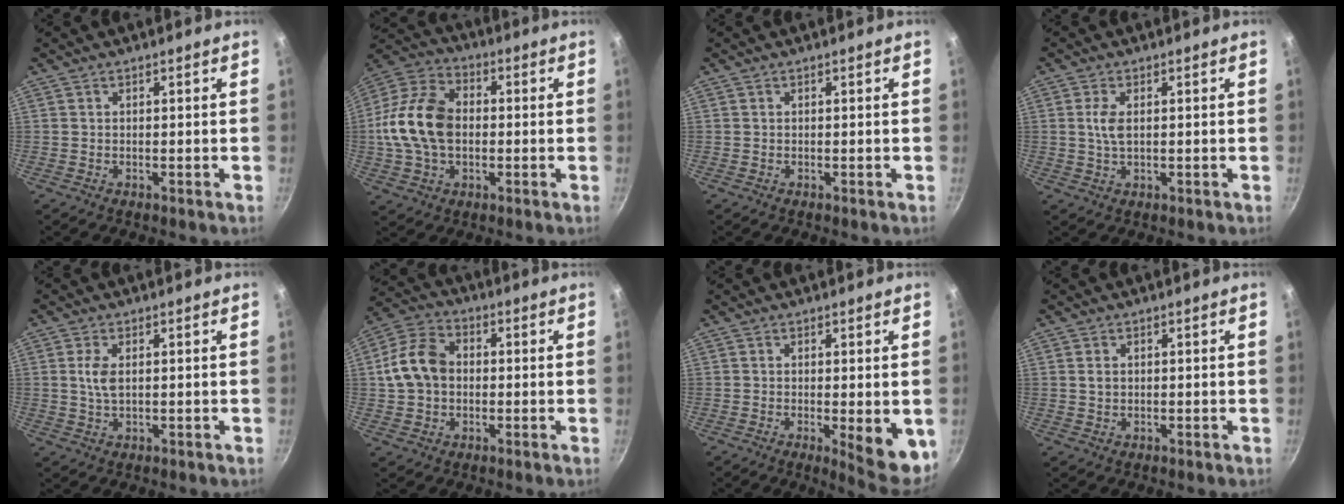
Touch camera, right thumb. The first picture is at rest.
{"total": 16.2, "force": [-0.3, 11.2, 11.8], "torque": [-0.214, 0.029, -0.019]}
{"total": 0.0}
{"total": 3.5, "force": [0.5, 1.7, 3.0], "torque": [-0.063, 0.002, 0.010]}
{"total": 3.7, "force": [0.6, 2.0, 3.1], "torque": [-0.064, 0.000, 0.013]}
{"total": 10.9, "force": [0.3, 8.3, 7.1], "torque": [-0.111, 0.023, -0.009]}
{"total": 8.0, "force": [-1.2, 2.2, 7.6], "torque": [-0.082, -0.010, -0.009]}
{"total": 1.8, "force": [0.4, 1.4, 1.0], "torque": [-0.015, 0.001, 0.006]}